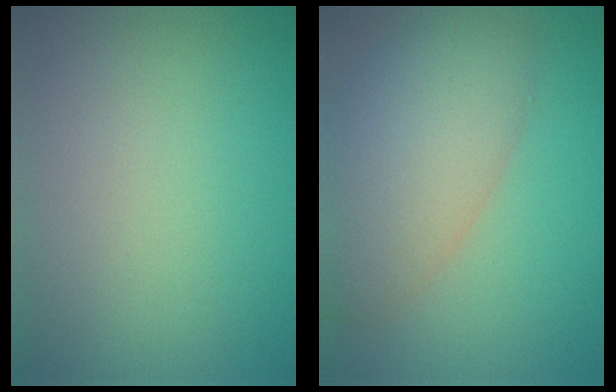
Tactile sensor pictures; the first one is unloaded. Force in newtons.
{"total": 7.4, "press": 7.4, "slide": 0.6}